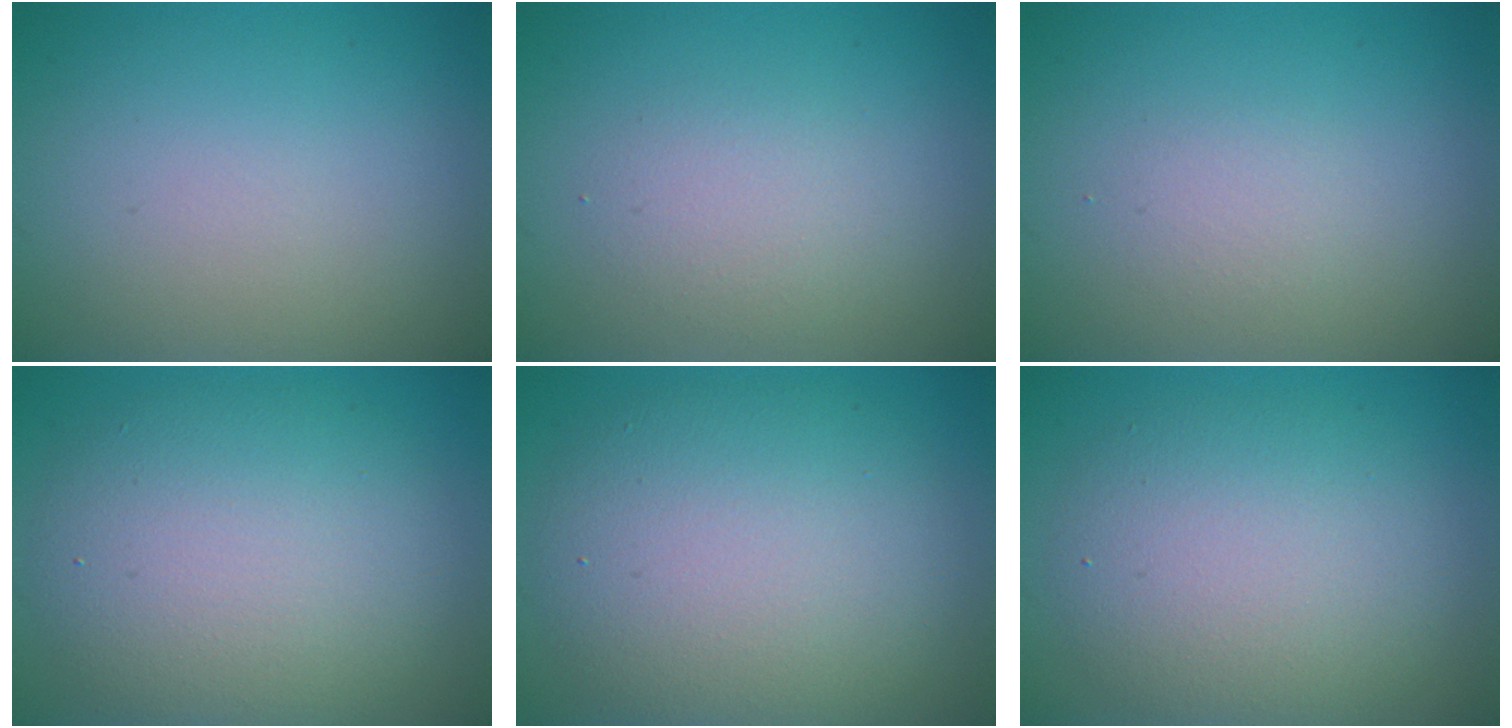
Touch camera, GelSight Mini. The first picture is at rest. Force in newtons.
{"total": 2.1, "press": 2.1, "slide": 0.1}
{"total": 1.3, "press": 1.3, "slide": 0.0}
{"total": 8.1, "press": 8.1, "slide": 0.5}
{"total": 8.6, "press": 8.5, "slide": 0.8}
{"total": 6.1, "press": 6.1, "slide": 0.2}